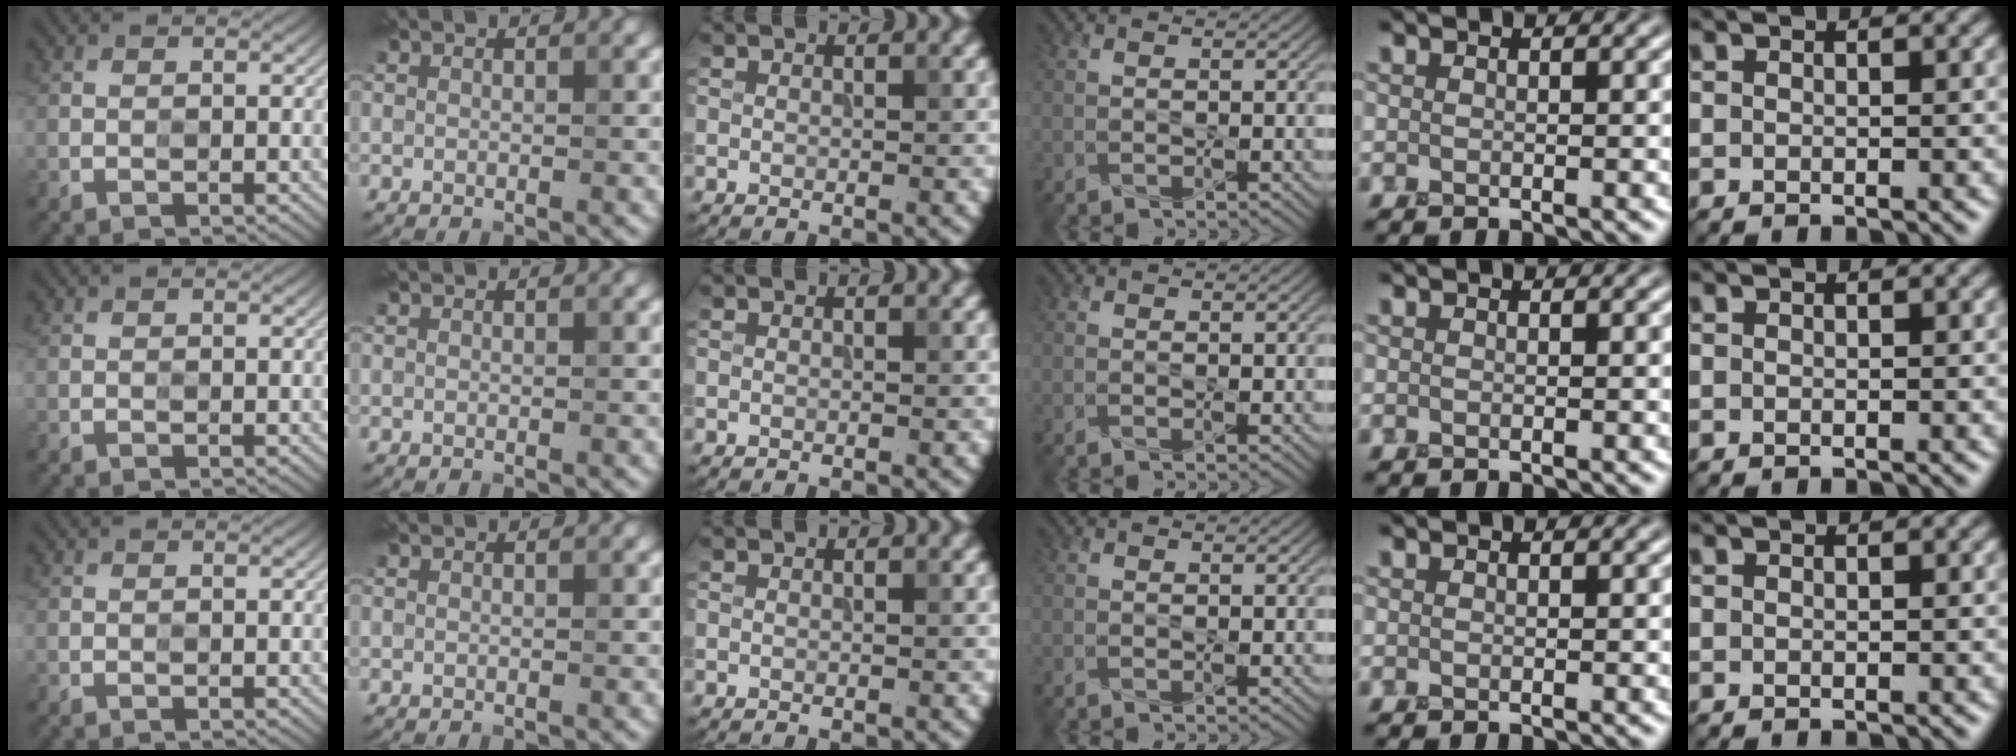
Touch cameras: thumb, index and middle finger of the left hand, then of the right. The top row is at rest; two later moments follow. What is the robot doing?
{"motion": "squeeze", "object": "stress ball aka squeeze ball"}